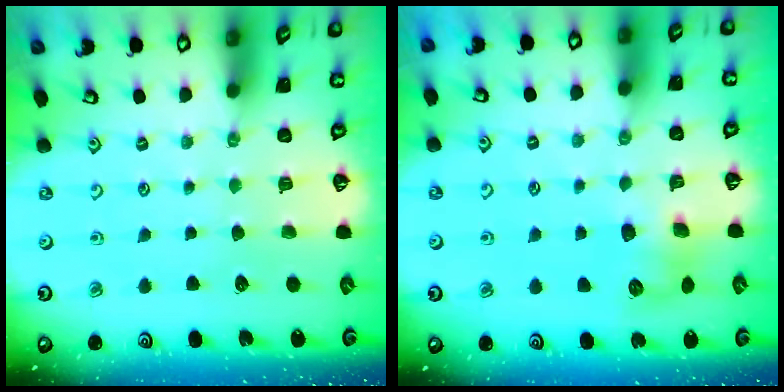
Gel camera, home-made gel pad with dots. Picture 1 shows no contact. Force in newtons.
{"total": 8.9, "press": 8.8, "slide": 0.7}